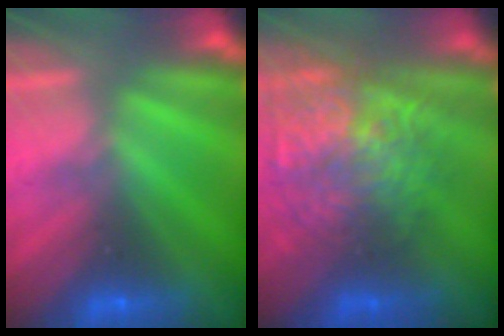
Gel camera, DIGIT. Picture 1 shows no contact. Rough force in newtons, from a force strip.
{"total": 10.5}